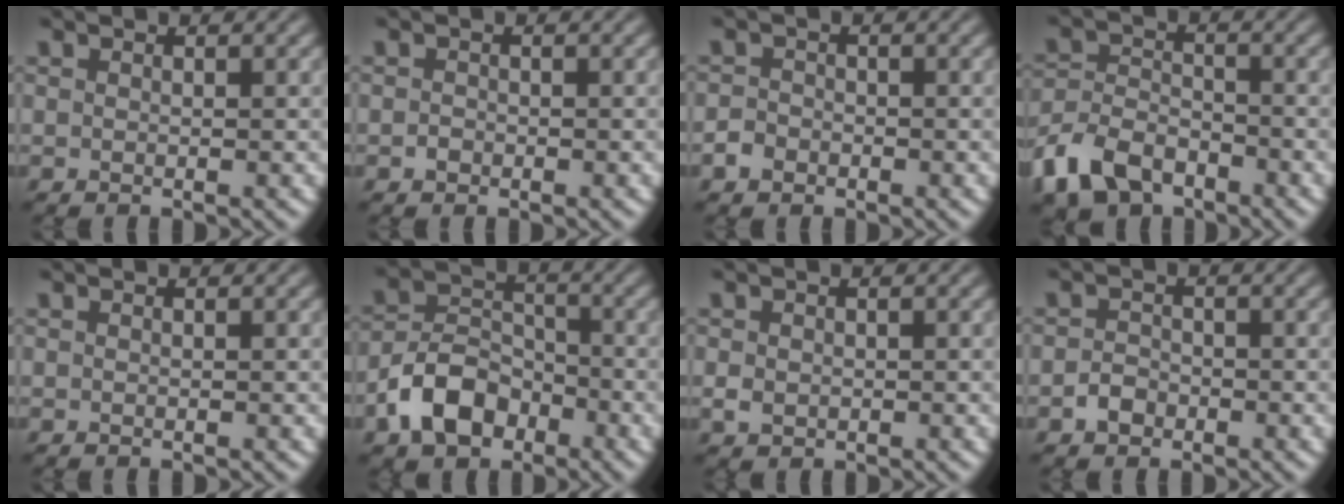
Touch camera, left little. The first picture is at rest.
{"total": 0.6, "force": [-0.4, 0.5, 0.1], "torque": [0.003, 0.002, -0.008]}
{"total": 1.8, "force": [-0.9, 1.4, 0.5], "torque": [0.004, 0.004, -0.020]}
{"total": 6.3, "force": [-4.4, 3.5, 2.8], "torque": [-0.065, 0.004, -0.098]}
{"total": 0.0}
{"total": 5.8, "force": [-3.3, 3.8, 2.9], "torque": [-0.054, 0.004, -0.071]}
{"total": 1.2, "force": [-0.2, 1.0, 0.6], "torque": [-0.011, -0.002, -0.004]}
{"total": 1.6, "force": [-1.0, 1.1, 0.5], "torque": [-0.005, 0.005, -0.021]}